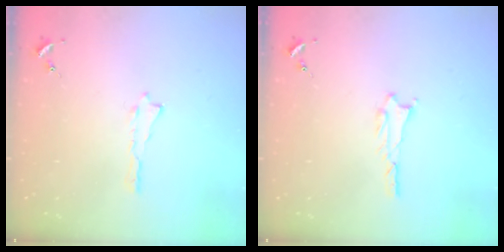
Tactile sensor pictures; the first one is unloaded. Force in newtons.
{"total": 1.0, "press": 1.0, "slide": 0.1}